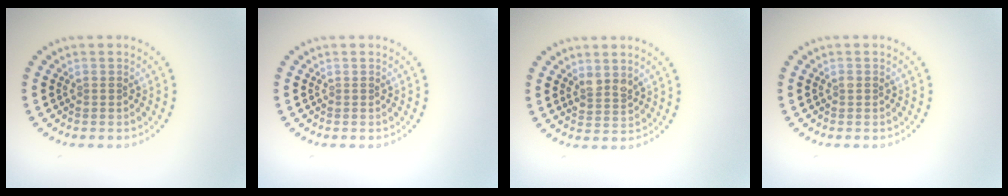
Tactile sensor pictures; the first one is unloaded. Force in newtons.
{"total": 0.0}
{"total": 1.7, "press": 1.5, "slide": 0.9}
{"total": 0.5, "press": 0.5, "slide": 0.2}